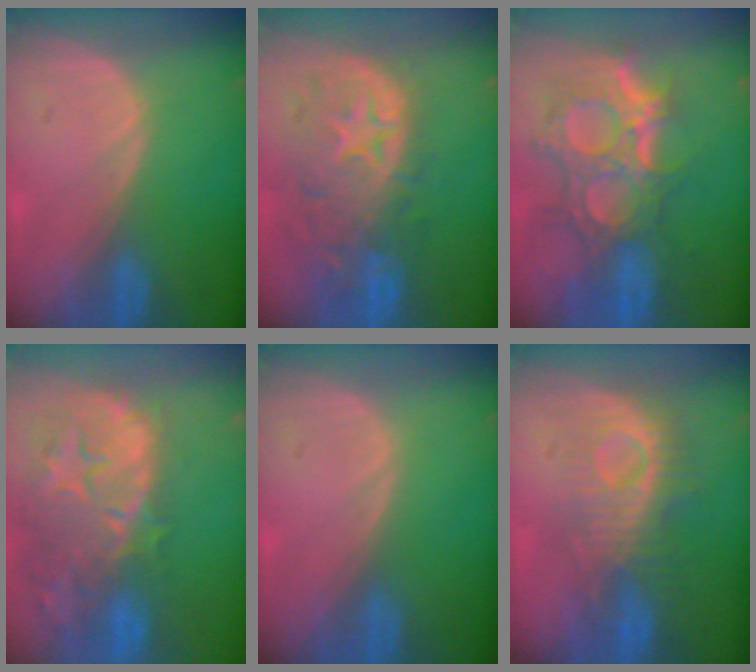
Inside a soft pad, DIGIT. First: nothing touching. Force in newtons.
{"total": 11.9, "press": 10.1, "slide": 6.3}
{"total": 12.1, "press": 10.8, "slide": 5.4}
{"total": 14.7, "press": 11.7, "slide": 8.9}
{"total": 0.0}
{"total": 8.7, "press": 8.5, "slide": 2.0}